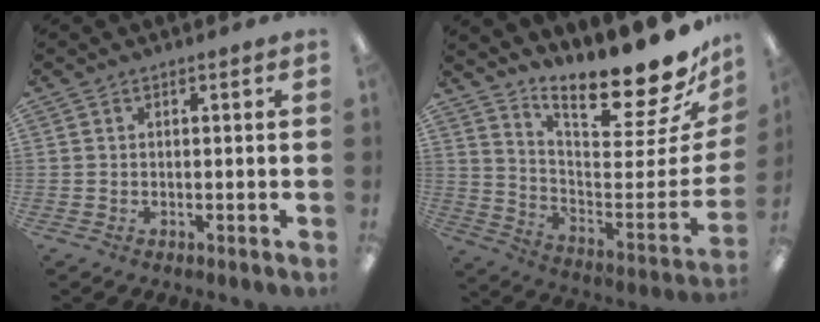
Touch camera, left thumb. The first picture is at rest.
{"total": 20.2, "force": [16.4, 3.3, 11.3], "torque": [-0.146, -0.144, 0.259]}